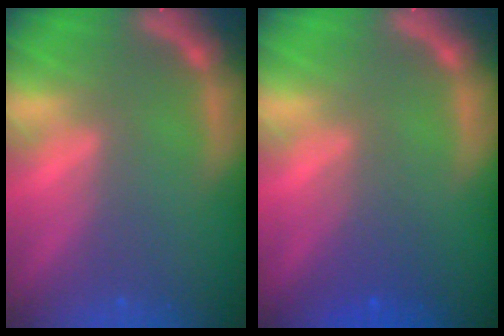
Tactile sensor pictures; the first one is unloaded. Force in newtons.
{"total": 2.5}